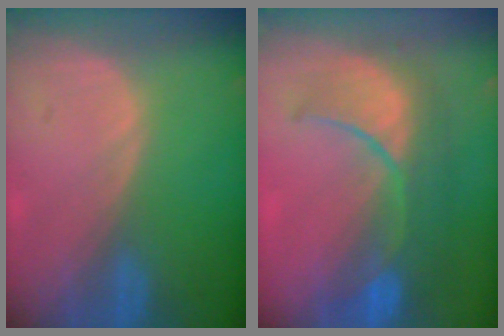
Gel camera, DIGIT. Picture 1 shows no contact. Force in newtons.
{"total": 10.5, "press": 9.2, "slide": 5.0}